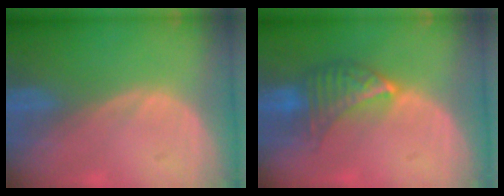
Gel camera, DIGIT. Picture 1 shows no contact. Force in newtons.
{"total": 6.8, "press": 6.2, "slide": 2.8}